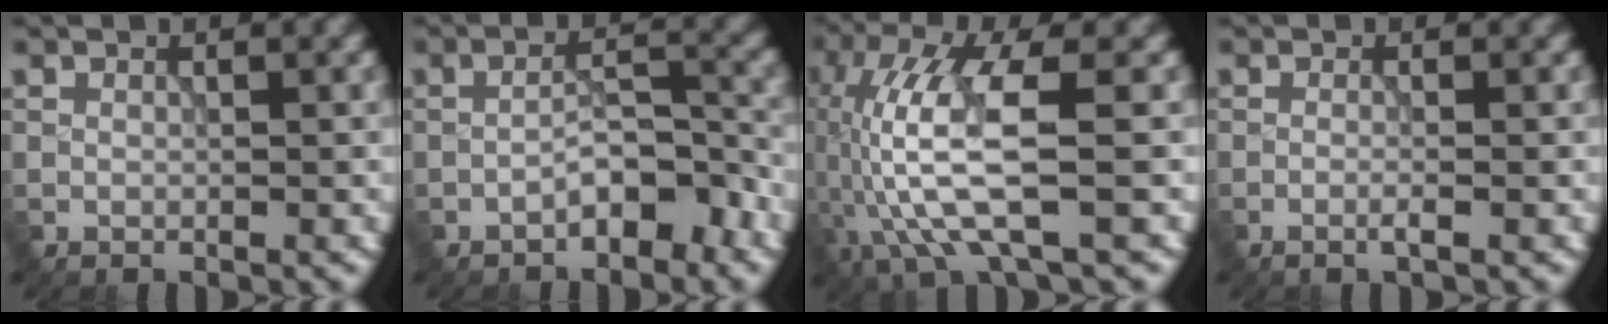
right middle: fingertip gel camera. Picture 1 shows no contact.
{"total": 3.5, "force": [-2.2, 1.1, 2.5], "torque": [-0.038, 0.015, -0.041]}
{"total": 9.1, "force": [-1.7, 2.6, 8.6], "torque": [-0.196, 0.008, -0.037]}
{"total": 1.1, "force": [-0.4, 0.1, 1.0], "torque": [-0.015, 0.000, -0.012]}